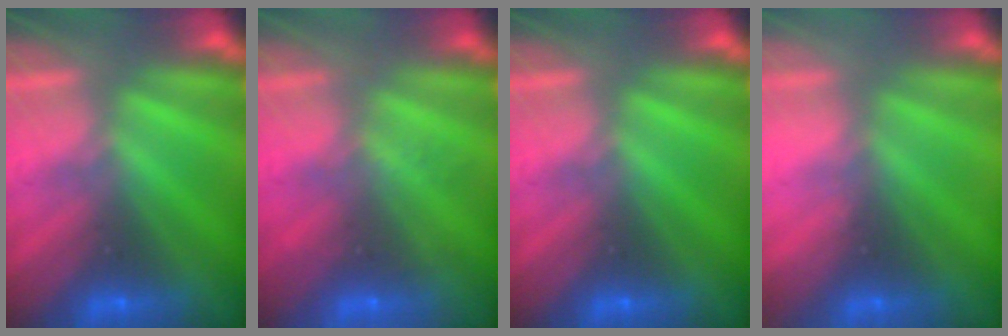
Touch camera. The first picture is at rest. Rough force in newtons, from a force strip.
{"total": 2.1}
{"total": 0.0}
{"total": 2.3}